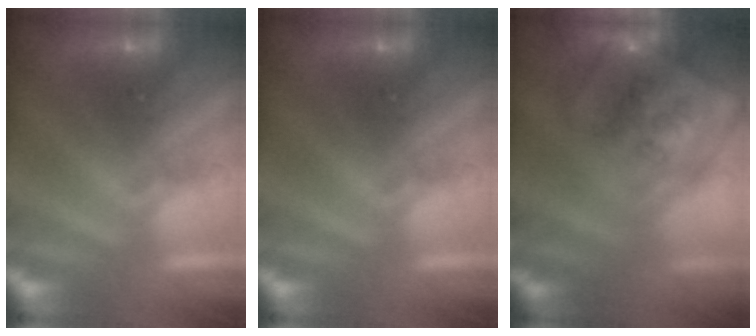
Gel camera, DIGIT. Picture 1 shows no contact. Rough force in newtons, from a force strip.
{"total": 0.0}
{"total": 7.6}